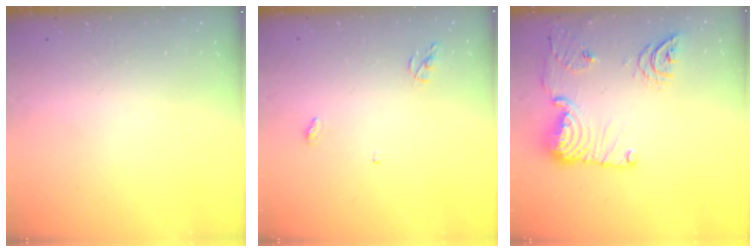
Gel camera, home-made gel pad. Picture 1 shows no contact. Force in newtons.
{"total": 3.7, "press": 3.7, "slide": 0.1}
{"total": 20.1, "press": 19.4, "slide": 5.4}